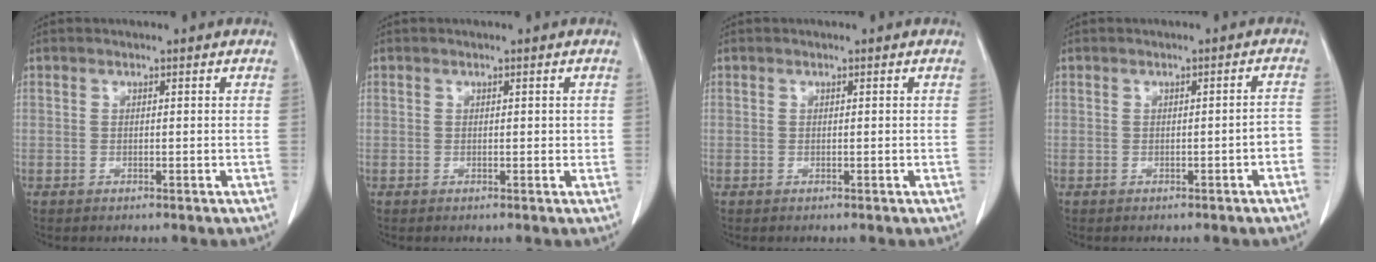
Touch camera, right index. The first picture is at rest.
{"total": 1.0, "force": [0.2, 0.6, 0.8], "torque": [-0.007, 0.001, 0.003]}
{"total": 0.0}
{"total": 1.9, "force": [-1.1, 0.3, 1.6], "torque": [-0.011, 0.005, -0.014]}